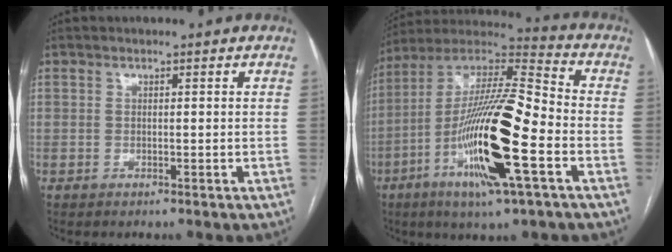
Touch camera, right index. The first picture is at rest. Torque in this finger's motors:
{"motor_torque": [2.14, 0.00, 0.64, 0.18]}